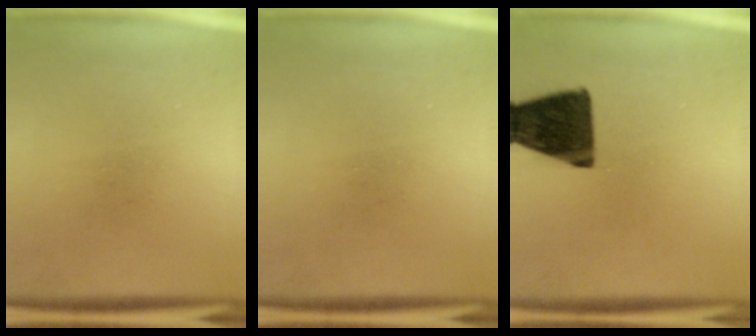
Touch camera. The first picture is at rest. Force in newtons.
{"total": 0.0}
{"total": 14.3}